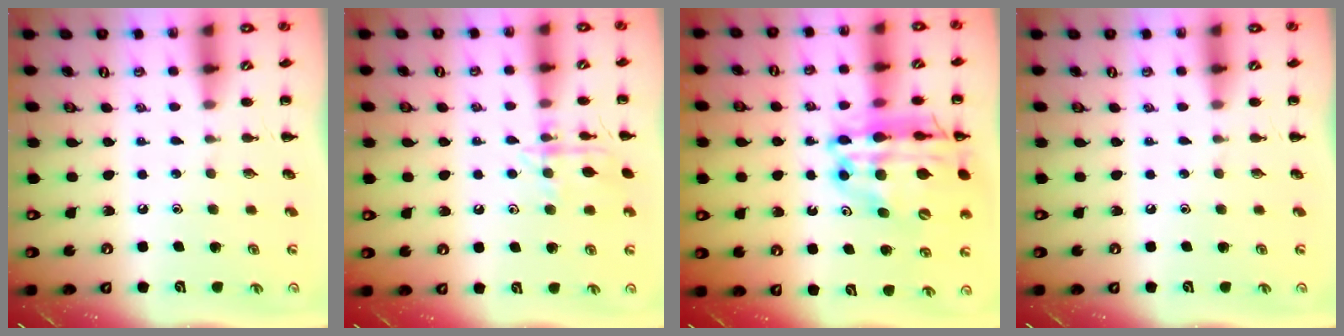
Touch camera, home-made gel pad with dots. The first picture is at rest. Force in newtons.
{"total": 11.2, "press": 11.2, "slide": 0.6}
{"total": 22.2, "press": 21.6, "slide": 5.1}
{"total": 0.0}